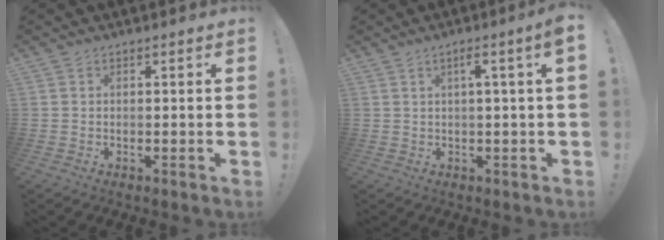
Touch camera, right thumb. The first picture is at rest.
{"total": 4.4, "force": [1.2, -0.4, 4.2], "torque": [-0.064, -0.007, 0.012]}